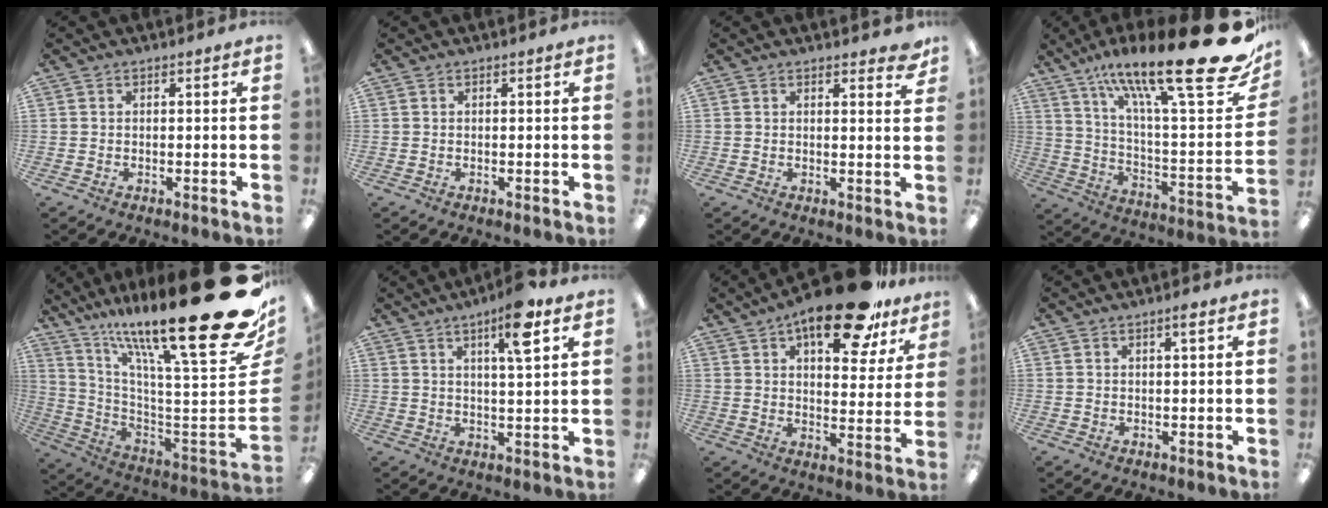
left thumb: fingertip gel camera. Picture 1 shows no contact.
{"total": 0.0}
{"total": 2.9, "force": [2.3, 0.9, 1.5], "torque": [-0.011, -0.012, 0.036]}
{"total": 27.4, "force": [17.8, 5.3, 20.2], "torque": [-0.308, -0.120, 0.284]}
{"total": 29.9, "force": [19.2, 5.6, 22.2], "torque": [-0.305, -0.155, 0.323]}
{"total": 9.8, "force": [5.3, 1.9, 7.9], "torque": [-0.117, -0.016, 0.079]}
{"total": 18.8, "force": [12.6, 7.3, 11.9], "torque": [-0.172, -0.063, 0.204]}
{"total": 2.2, "force": [1.3, 0.4, 1.7], "torque": [-0.030, 0.000, 0.020]}